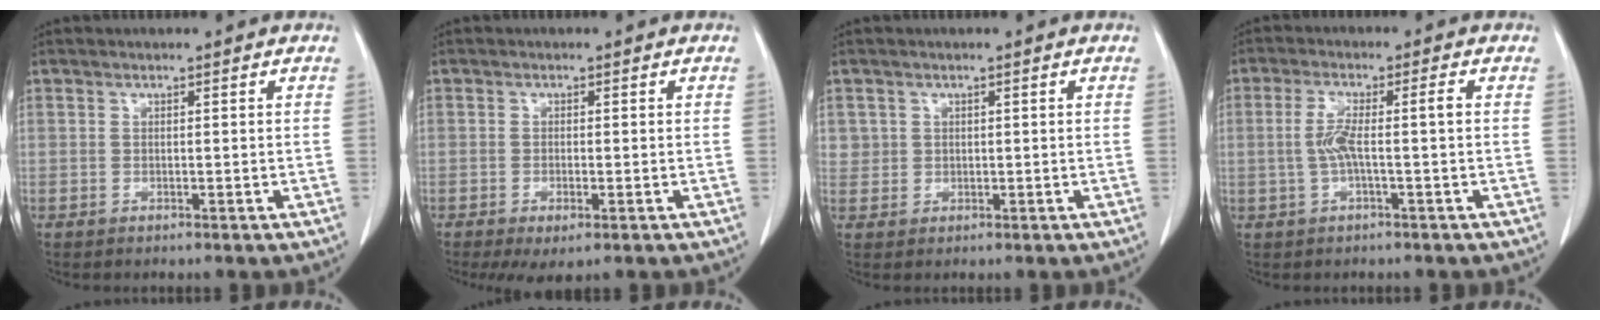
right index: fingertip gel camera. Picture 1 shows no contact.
{"total": 3.7, "force": [-1.8, 1.0, 3.0], "torque": [-0.048, -0.009, -0.019]}
{"total": 1.9, "force": [0.6, 1.8, 0.0], "torque": [0.014, 0.003, 0.006]}
{"total": 4.8, "force": [-0.4, 0.2, 4.7], "torque": [-0.103, 0.018, -0.006]}